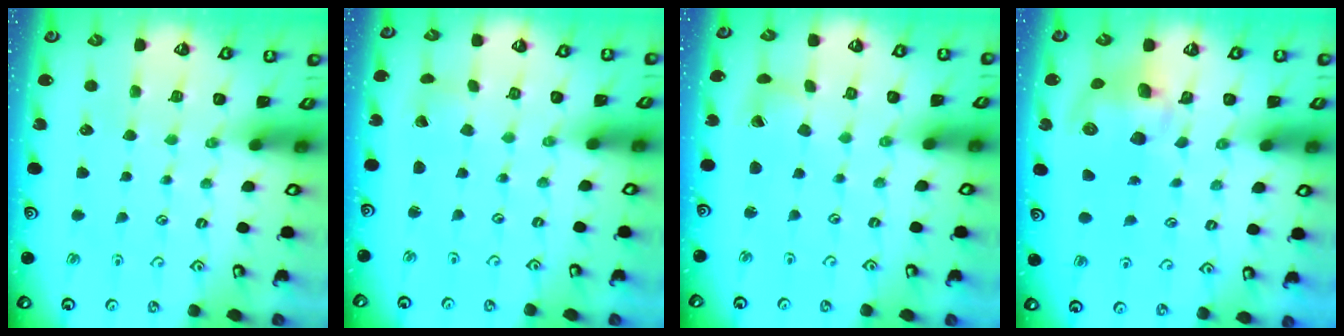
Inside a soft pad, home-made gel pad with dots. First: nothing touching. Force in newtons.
{"total": 0.0}
{"total": 5.2, "press": 5.2, "slide": 0.2}
{"total": 9.2, "press": 9.0, "slide": 2.0}